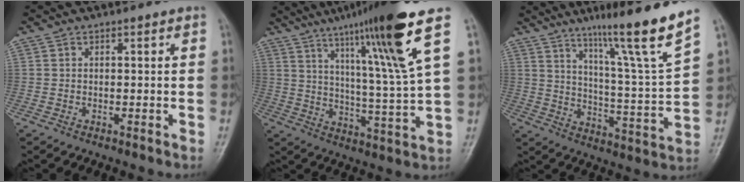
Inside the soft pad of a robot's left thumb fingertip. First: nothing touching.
{"total": 19.0, "force": [10.4, 0.1, 15.9], "torque": [-0.241, -0.049, 0.162]}
{"total": 16.7, "force": [11.6, -0.8, 11.9], "torque": [-0.172, -0.079, 0.182]}